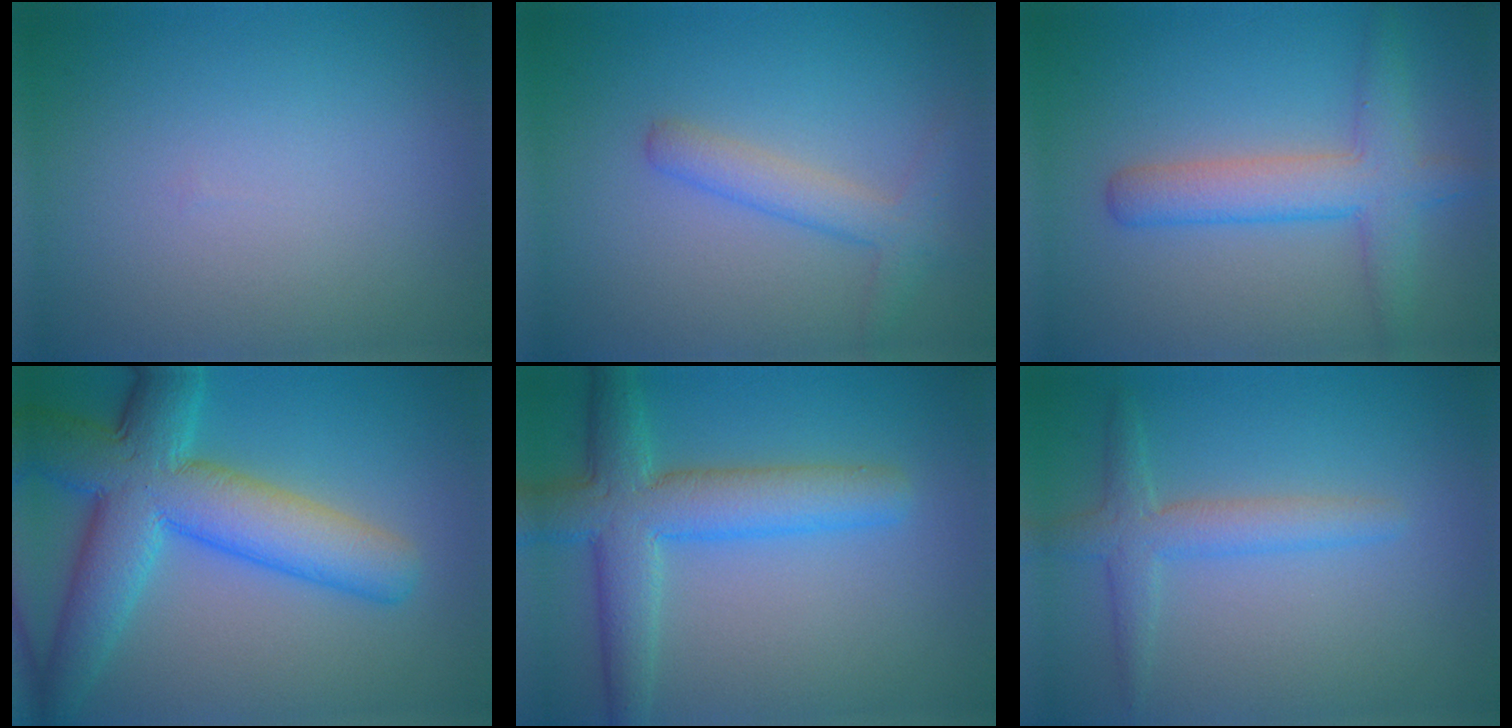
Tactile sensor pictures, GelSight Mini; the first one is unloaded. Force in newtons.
{"total": 2.7, "press": 2.7, "slide": 0.1}
{"total": 4.5, "press": 4.5, "slide": 0.2}
{"total": 9.5, "press": 9.5, "slide": 0.2}
{"total": 6.1, "press": 6.1, "slide": 0.1}
{"total": 2.8, "press": 2.8, "slide": 0.2}